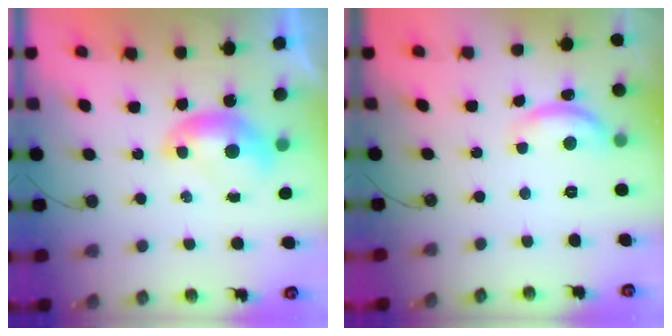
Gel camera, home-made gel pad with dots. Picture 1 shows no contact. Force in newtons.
{"total": 4.6, "press": 4.6, "slide": 0.6}